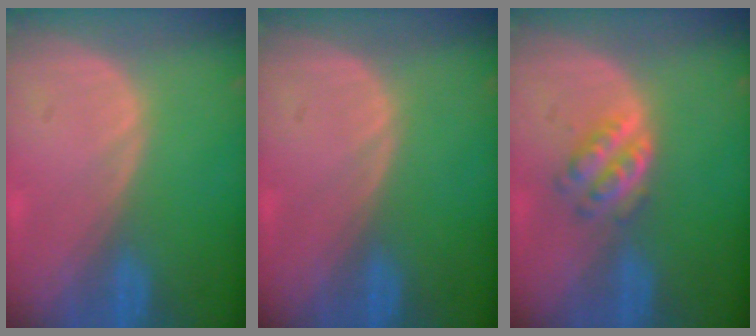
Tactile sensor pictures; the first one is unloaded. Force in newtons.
{"total": 0.0}
{"total": 4.1, "press": 4.0, "slide": 0.9}